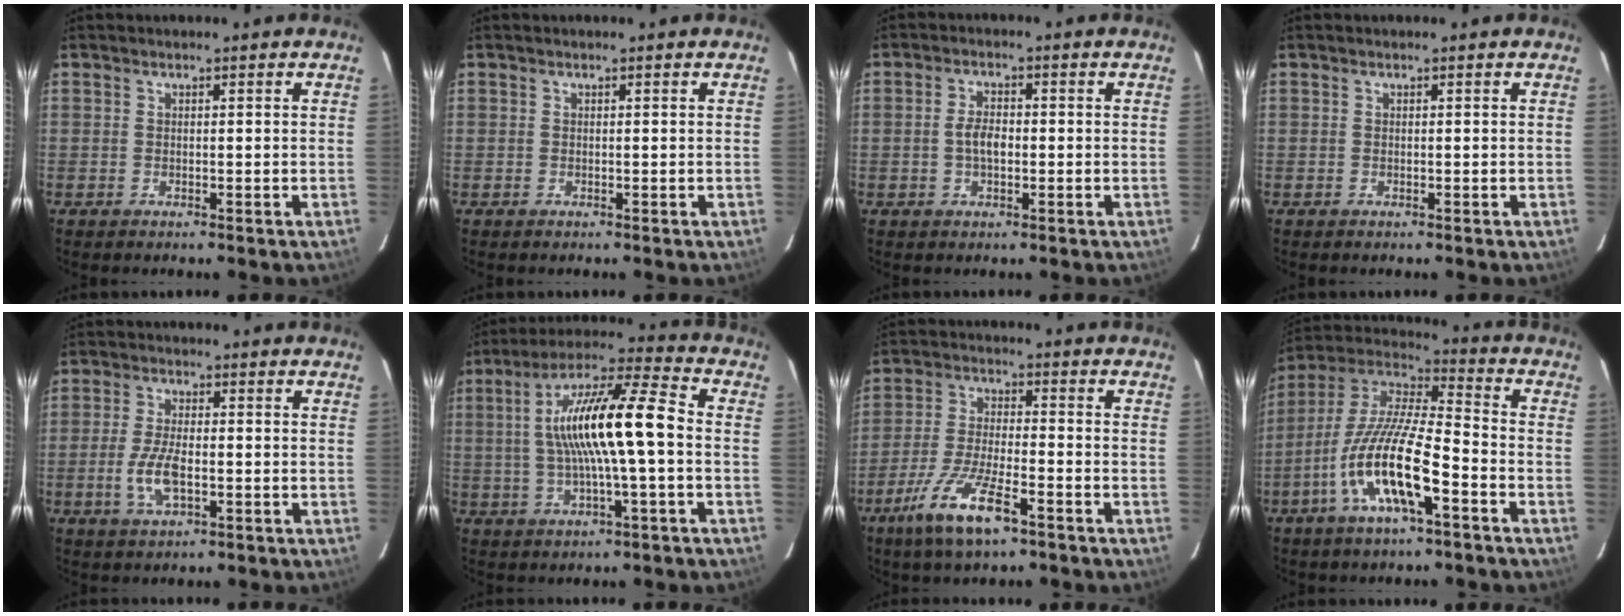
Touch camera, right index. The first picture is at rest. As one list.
[{"total": 0.0}, {"total": 3.3, "force": [-0.6, 1.6, 2.8], "torque": [-0.057, 0.005, -0.009]}, {"total": 0.0}, {"total": 6.9, "force": [-1.9, 2.8, 6.0], "torque": [-0.129, -0.004, -0.036]}, {"total": 15.5, "force": [0.0, 1.5, 15.4], "torque": [-0.280, 0.019, -0.003]}, {"total": 11.7, "force": [-7.0, 2.6, 9.0], "torque": [-0.195, -0.015, -0.133]}, {"total": 16.9, "force": [-7.3, 3.5, 14.8], "torque": [-0.288, -0.018, -0.147]}]